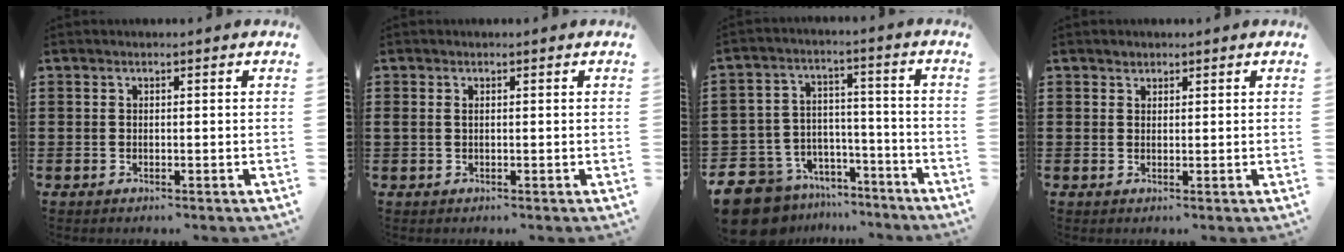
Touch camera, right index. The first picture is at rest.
{"total": 0.6, "force": [0.2, 0.3, 0.5], "torque": [-0.011, 0.002, 0.002]}
{"total": 9.8, "force": [-8.8, 4.1, 1.7], "torque": [-0.064, 0.025, -0.172]}
{"total": 1.1, "force": [1.0, 0.5, 0.0], "torque": [-0.003, -0.002, 0.020]}